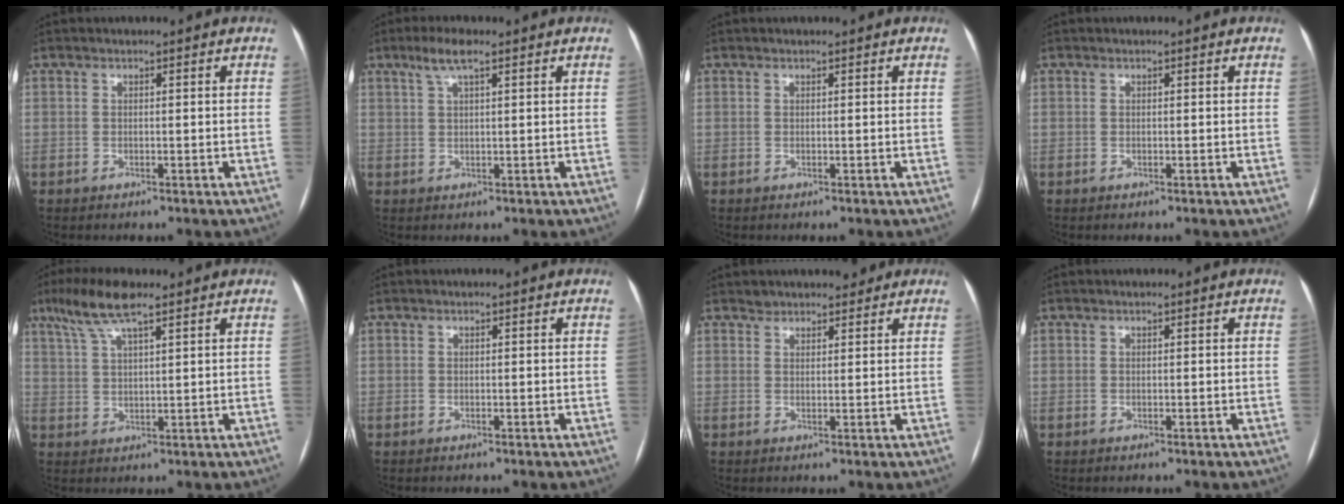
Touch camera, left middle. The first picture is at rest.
{"total": 3.8, "force": [2.3, 0.5, 2.9], "torque": [-0.064, 0.012, 0.047]}
{"total": 0.5, "force": [0.5, 0.2, 0.1], "torque": [-0.010, 0.009, 0.009]}
{"total": 0.0}
{"total": 7.4, "force": [5.1, 1.1, 5.3], "torque": [-0.113, 0.021, 0.097]}
{"total": 0.0}
{"total": 3.2, "force": [2.8, 1.4, 0.4], "torque": [0.003, 0.011, 0.038]}
{"total": 0.0}